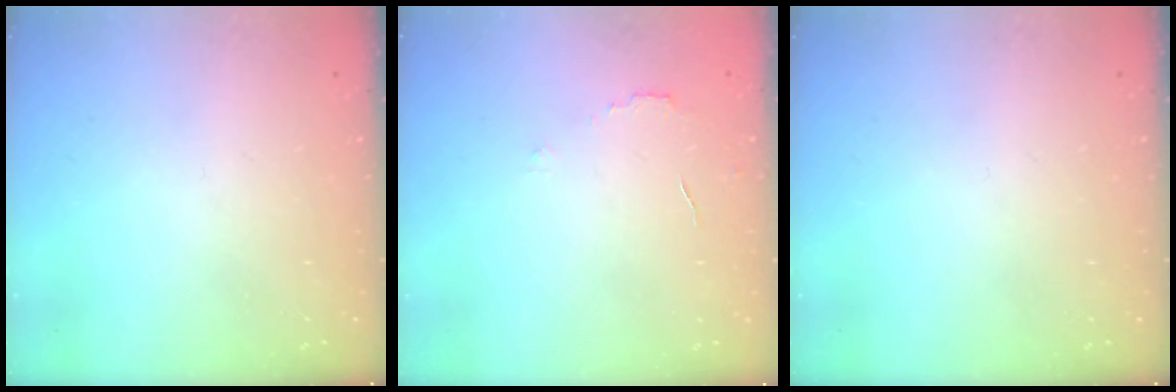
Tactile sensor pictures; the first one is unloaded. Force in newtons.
{"total": 2.9, "press": 2.9, "slide": 0.2}
{"total": 0.0}